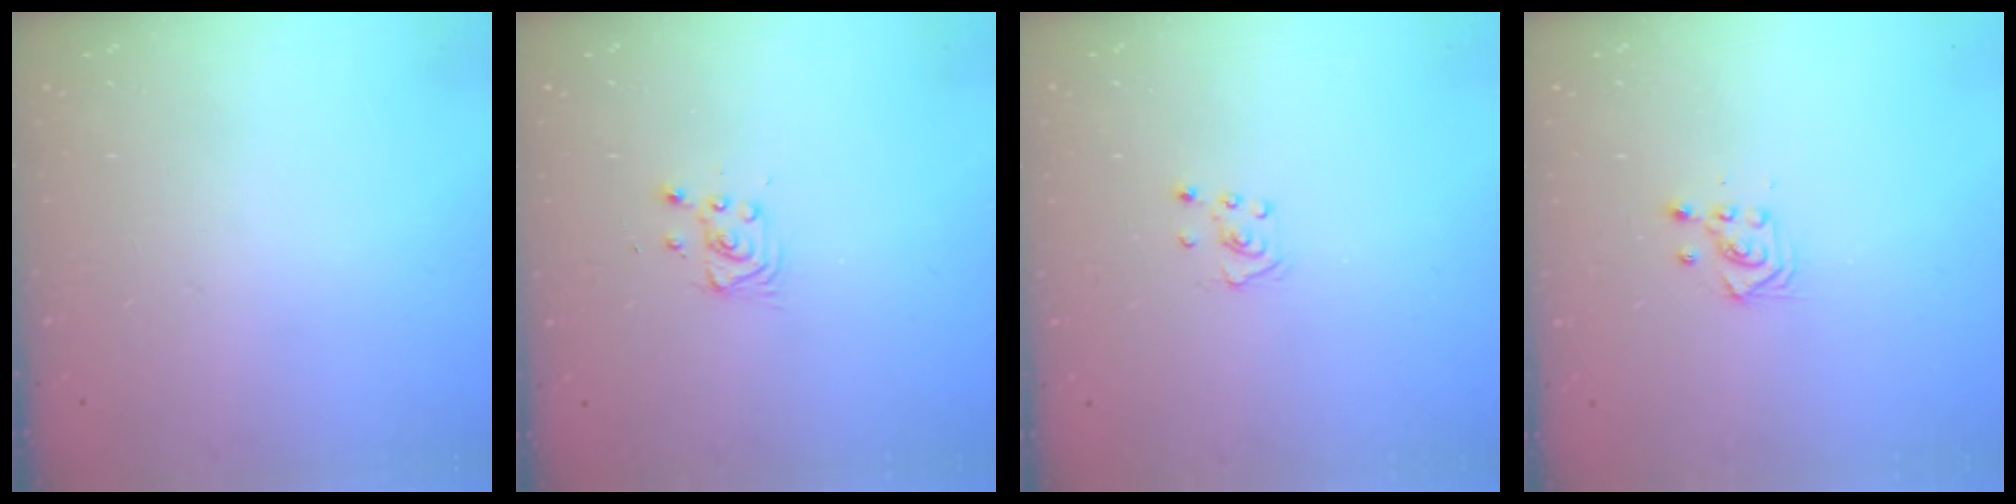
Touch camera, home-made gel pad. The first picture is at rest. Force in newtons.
{"total": 2.8, "press": 2.8, "slide": 0.4}
{"total": 2.8, "press": 2.8, "slide": 0.3}
{"total": 3.0, "press": 2.9, "slide": 0.8}